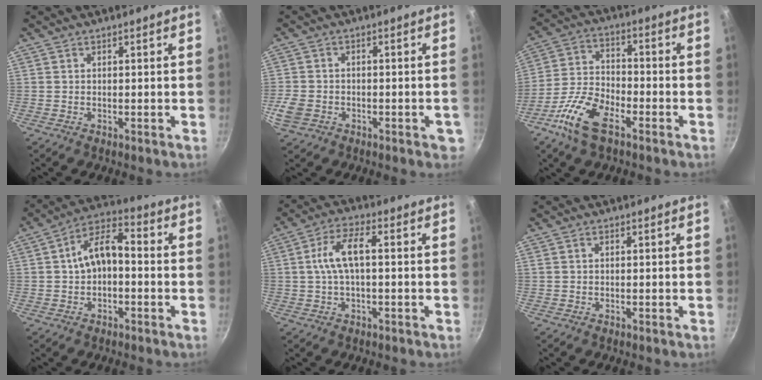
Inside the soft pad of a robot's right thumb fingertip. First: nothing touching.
{"total": 6.6, "force": [-2.4, 4.5, 4.1], "torque": [-0.074, 0.010, -0.039]}
{"total": 12.1, "force": [-6.6, 5.5, 8.4], "torque": [-0.164, 0.034, -0.137]}
{"total": 9.5, "force": [-0.2, 5.5, 7.7], "torque": [-0.112, 0.040, -0.011]}
{"total": 7.5, "force": [0.4, 2.9, 6.9], "torque": [-0.143, 0.021, 0.004]}
{"total": 0.6, "force": [0.3, 0.4, 0.4], "torque": [-0.007, 0.003, 0.004]}